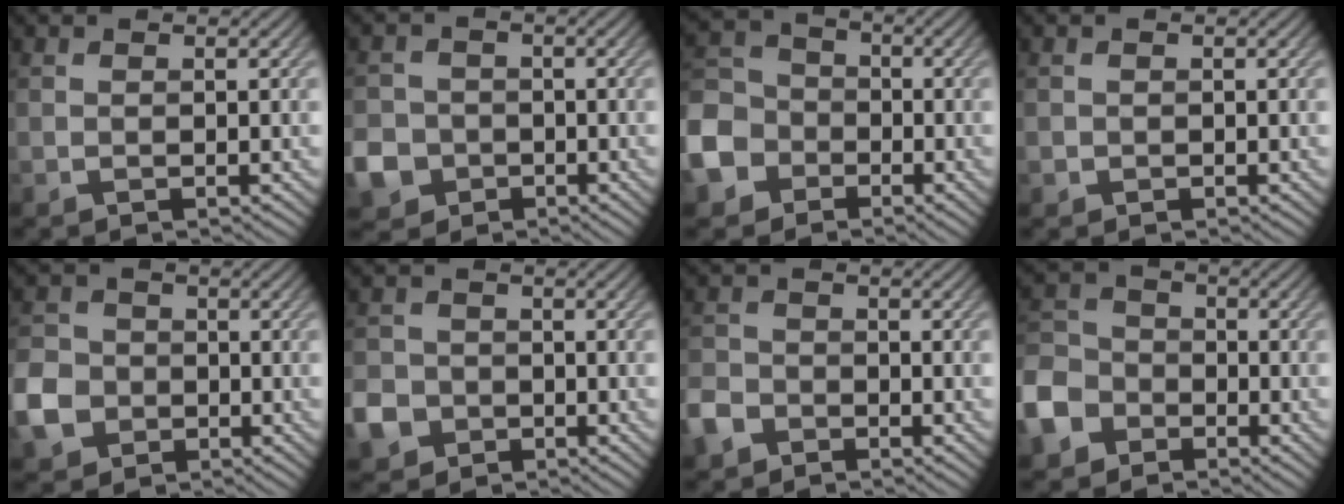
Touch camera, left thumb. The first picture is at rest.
{"total": 6.2, "force": [-2.6, 5.3, 1.9], "torque": [-0.056, -0.017, -0.068]}
{"total": 9.9, "force": [-4.6, 7.8, 3.9], "torque": [-0.127, -0.022, -0.113]}
{"total": 0.7, "force": [-0.2, 0.7, 0.0], "torque": [0.000, -0.006, -0.005]}
{"total": 6.4, "force": [-2.3, 5.4, 2.6], "torque": [-0.078, -0.010, -0.062]}
{"total": 5.2, "force": [-2.4, 4.3, 1.7], "torque": [-0.049, -0.011, -0.060]}
{"total": 4.3, "force": [-2.8, 2.9, 1.5], "torque": [-0.042, -0.001, -0.066]}
{"total": 9.0, "force": [-4.9, 6.6, 3.7], "torque": [-0.116, -0.018, -0.114]}